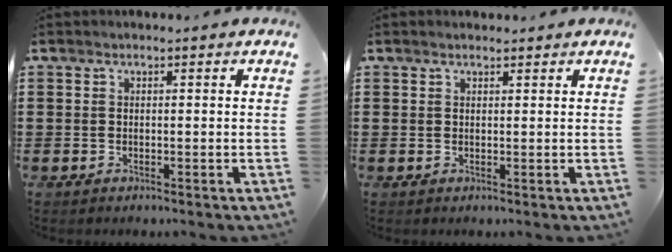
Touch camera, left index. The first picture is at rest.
{"total": 0.8, "force": [0.7, 0.2, 0.2], "torque": [-0.005, 0.000, 0.014]}